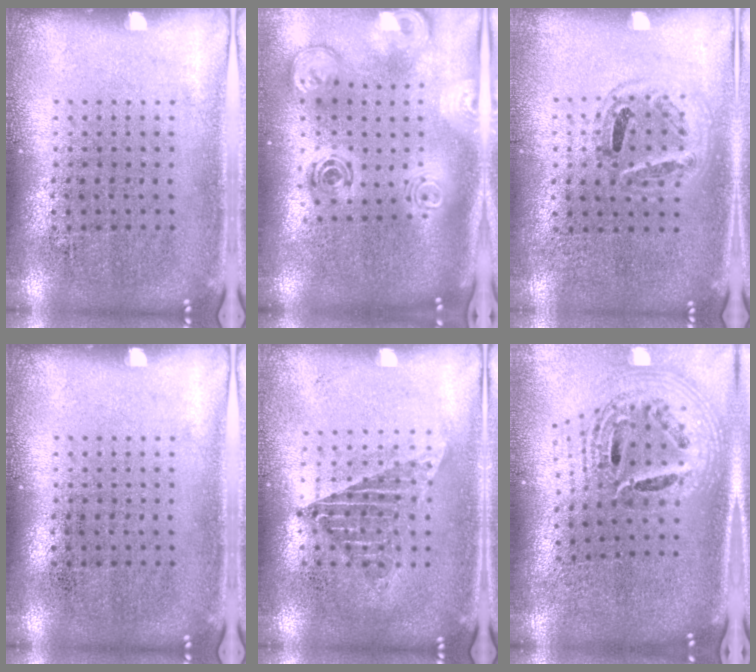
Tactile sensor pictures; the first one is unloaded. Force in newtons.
{"total": 3.0, "press": 2.1, "slide": 2.1}
{"total": 0.9, "press": 0.9, "slide": 0.3}
{"total": 0.0}
{"total": 1.3, "press": 1.2, "slide": 0.6}
{"total": 2.2, "press": 1.6, "slide": 1.6}